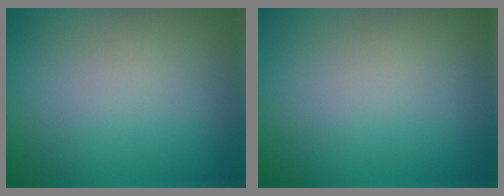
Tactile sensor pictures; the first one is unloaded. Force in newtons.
{"total": 0.0}